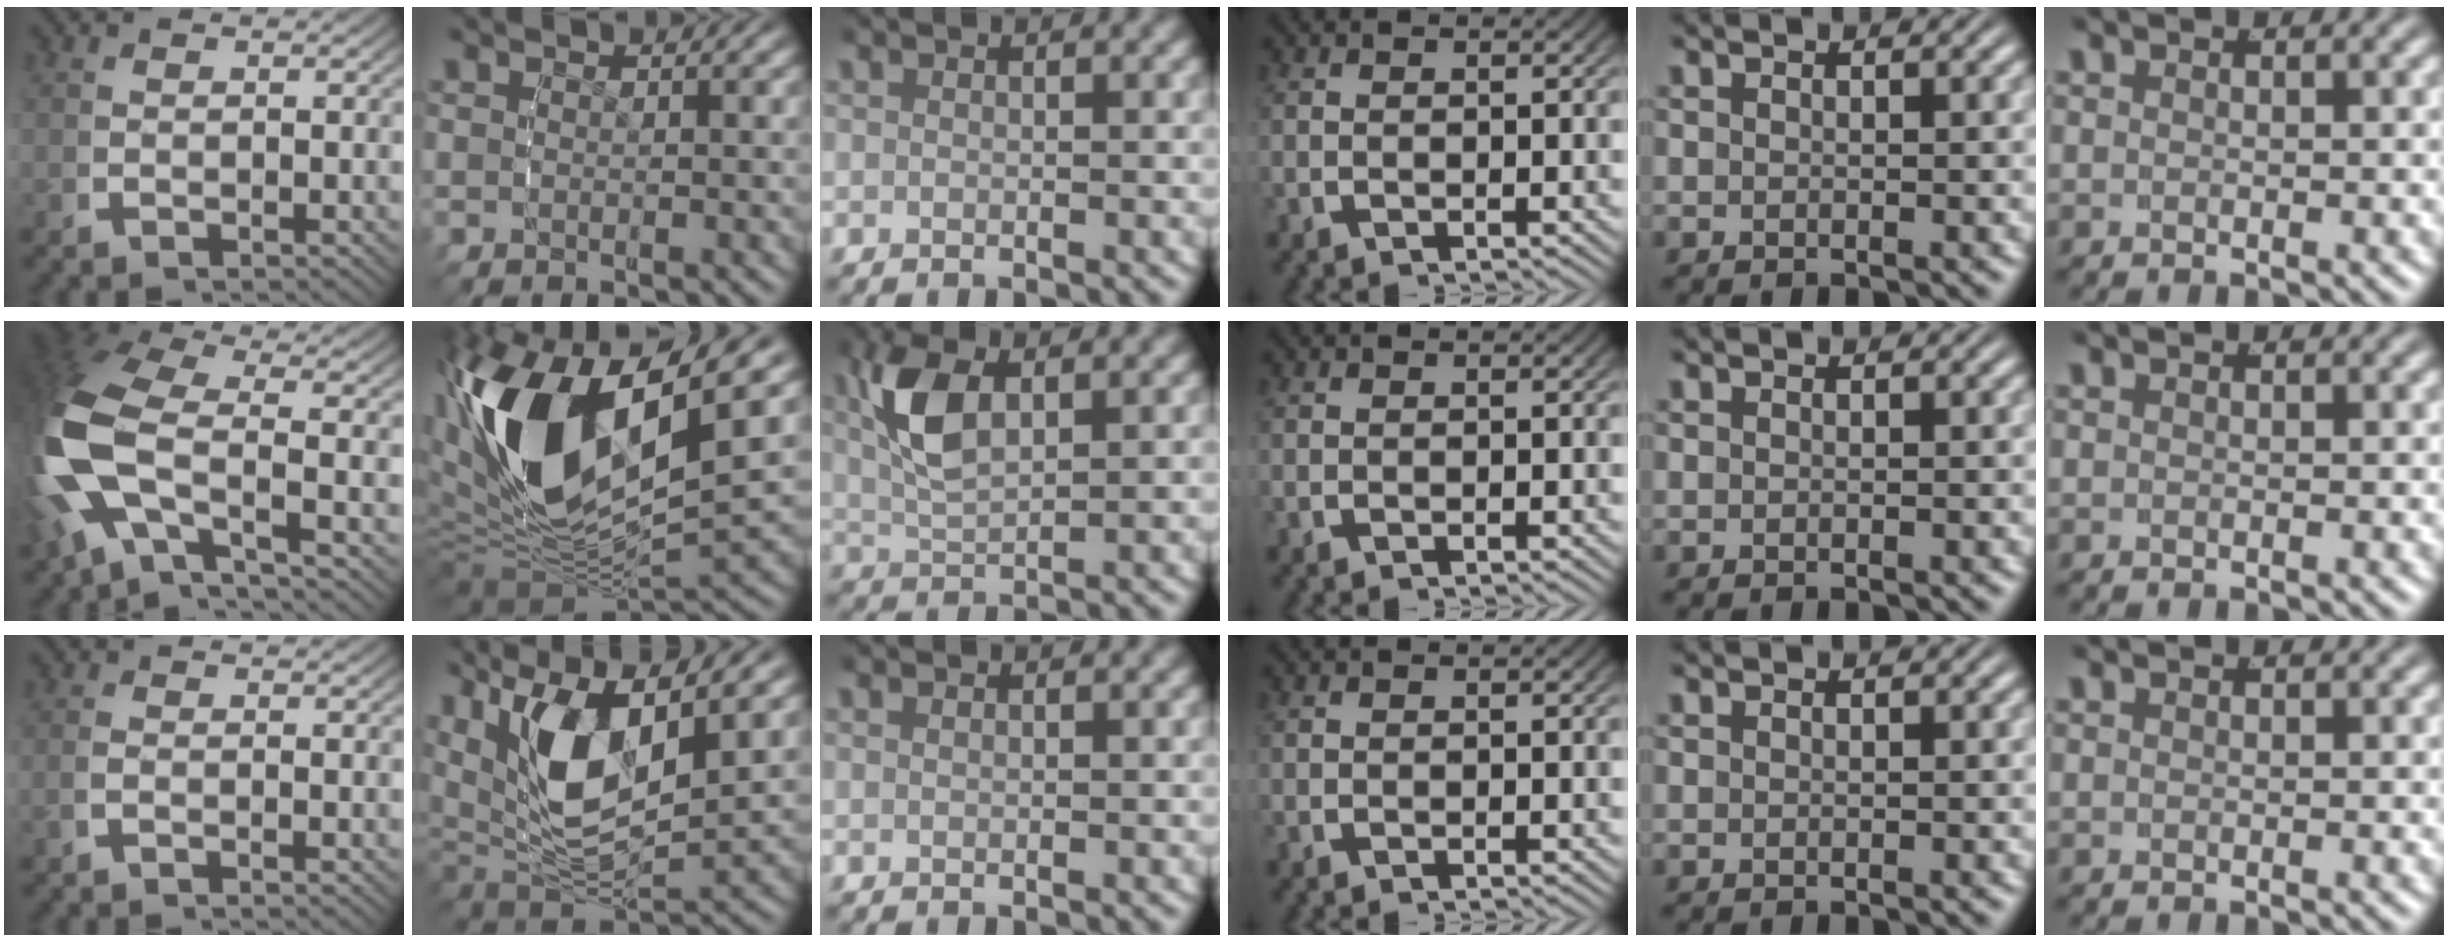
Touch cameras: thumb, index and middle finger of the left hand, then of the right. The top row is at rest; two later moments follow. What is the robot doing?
{"motion": "lift_and_place", "object": "pen"}